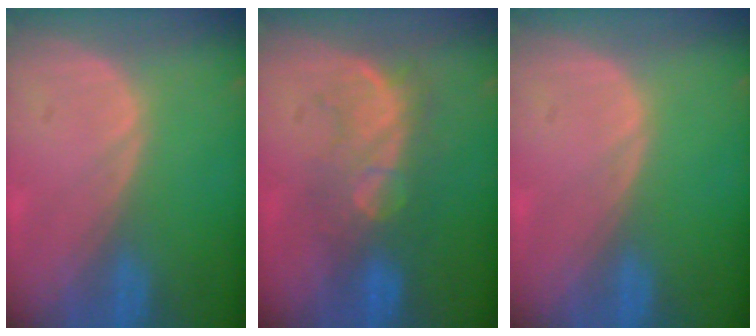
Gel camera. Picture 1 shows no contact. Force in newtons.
{"total": 8.1, "press": 7.8, "slide": 2.2}
{"total": 0.0}